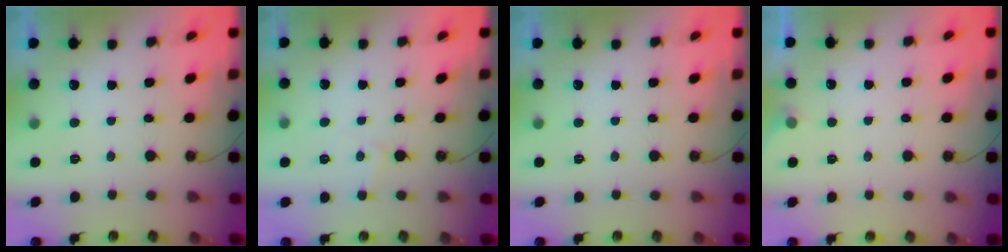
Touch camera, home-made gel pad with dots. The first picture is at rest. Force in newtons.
{"total": 4.4, "press": 4.4, "slide": 0.4}
{"total": 0.0}
{"total": 2.6, "press": 2.5, "slide": 0.5}